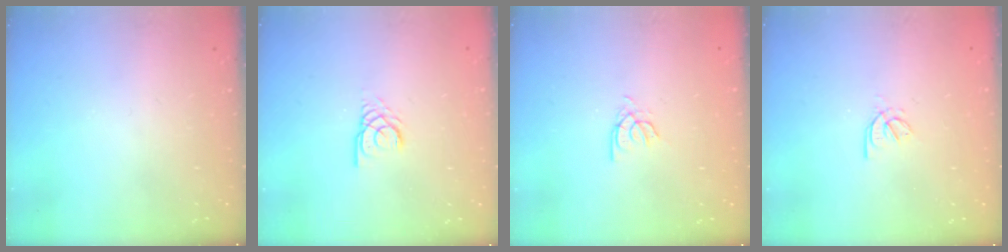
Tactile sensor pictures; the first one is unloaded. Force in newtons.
{"total": 2.8, "press": 2.8, "slide": 0.1}
{"total": 2.7, "press": 2.7, "slide": 0.2}
{"total": 3.2, "press": 3.2, "slide": 0.7}